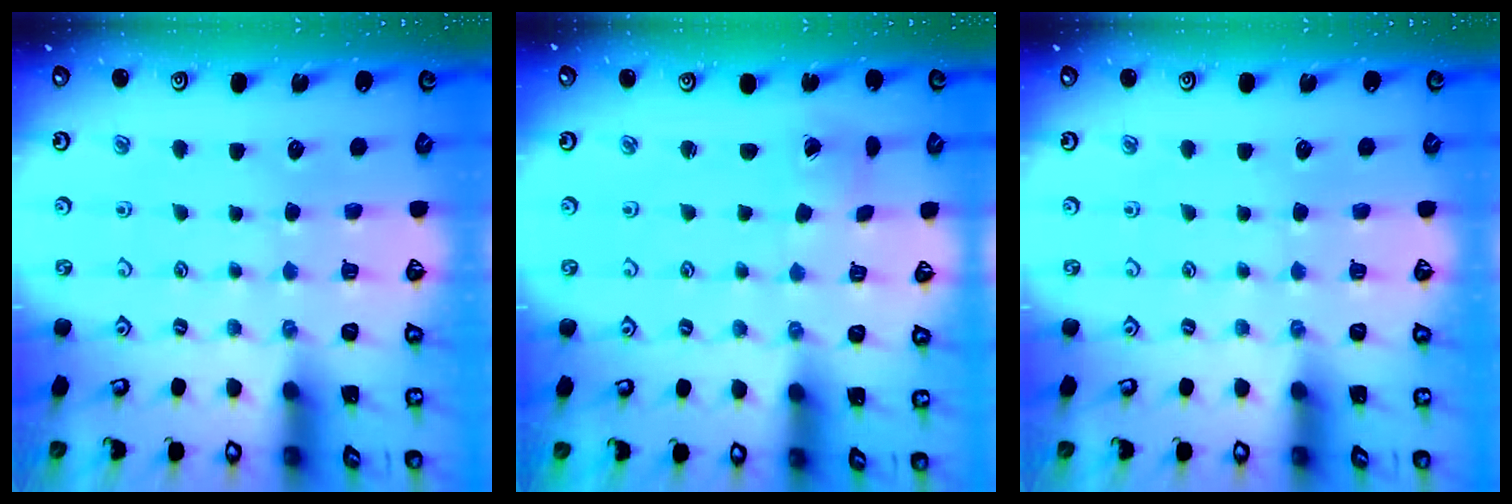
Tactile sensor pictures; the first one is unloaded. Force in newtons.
{"total": 1.5, "press": 1.5, "slide": 0.1}
{"total": 0.0}